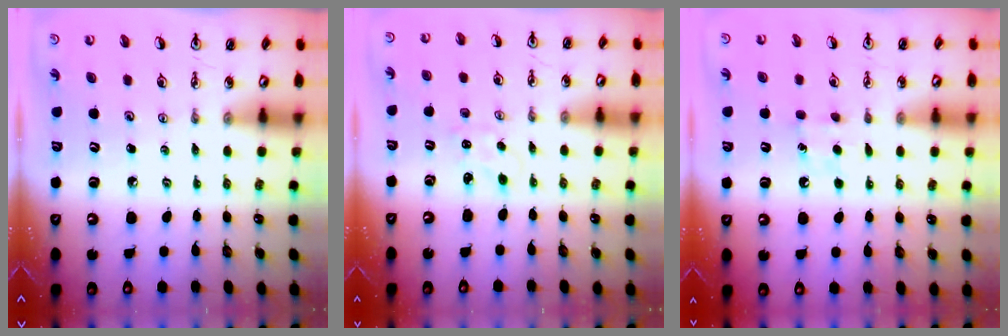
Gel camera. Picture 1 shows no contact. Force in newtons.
{"total": 0.0}
{"total": 6.4, "press": 6.3, "slide": 0.7}